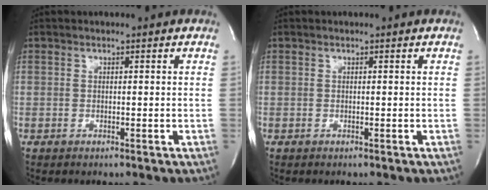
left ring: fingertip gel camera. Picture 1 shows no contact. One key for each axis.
{"total": 0.0}